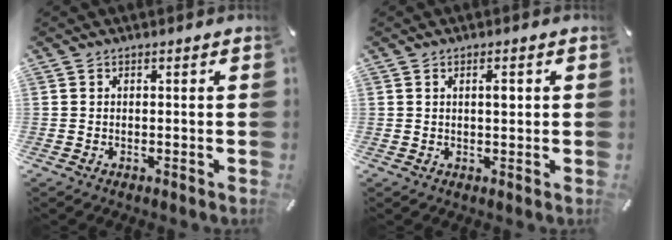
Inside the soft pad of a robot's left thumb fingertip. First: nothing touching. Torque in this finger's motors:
{"motor_torque": [0.02, 0.16, 0.15, 0.15, 0.04]}